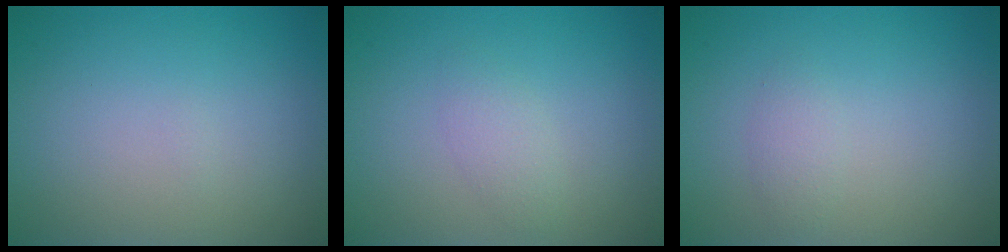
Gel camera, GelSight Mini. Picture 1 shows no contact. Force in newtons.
{"total": 1.5, "press": 1.5, "slide": 0.1}
{"total": 1.1, "press": 1.1, "slide": 0.1}